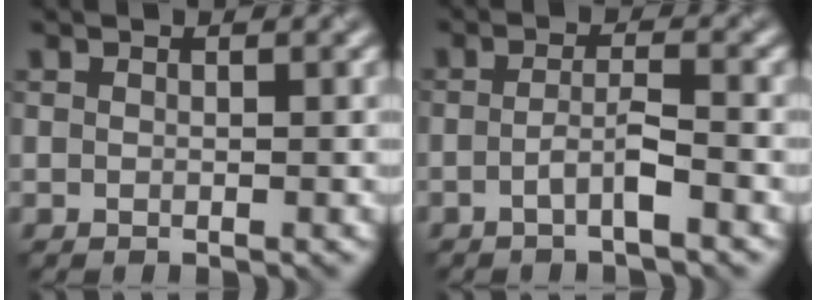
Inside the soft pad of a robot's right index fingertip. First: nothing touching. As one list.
[{"total": 2.3, "force": [-1.5, 0.2, 1.7], "torque": [-0.032, 0.005, -0.032]}]